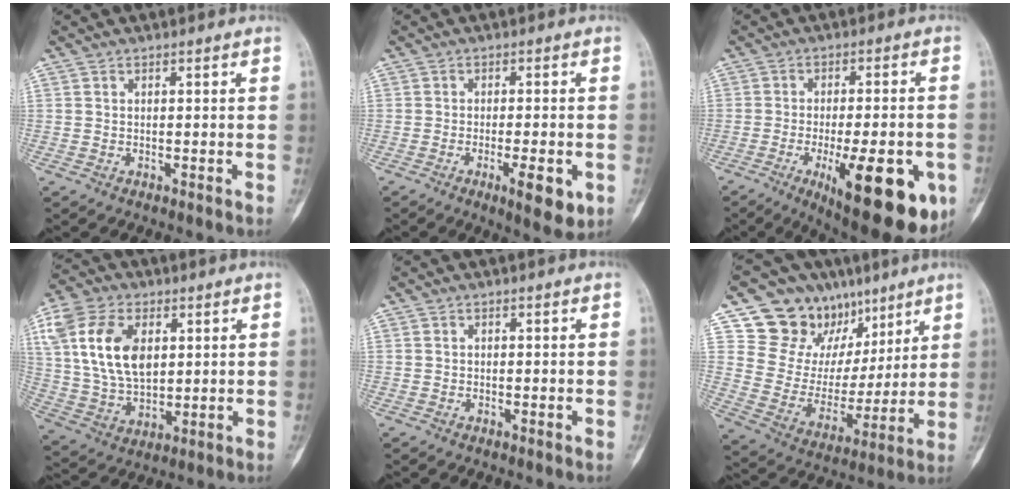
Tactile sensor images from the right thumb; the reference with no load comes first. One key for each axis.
{"total": 7.5, "fx": -2.6, "fy": 2.1, "fz": 6.7, "tx": -0.091, "ty": -0.006, "tz": -0.033}
{"total": 20.9, "fx": -7.6, "fy": 7.0, "fz": 18.1, "tx": -0.201, "ty": -0.004, "tz": -0.090}
{"total": 16.5, "fx": 4.5, "fy": 10.4, "fz": 12.1, "tx": -0.235, "ty": -0.007, "tz": 0.090}
{"total": 0.0}
{"total": 20.3, "fx": 11.9, "fy": 14.3, "fz": 8.2, "tx": -0.078, "ty": -0.026, "tz": 0.214}